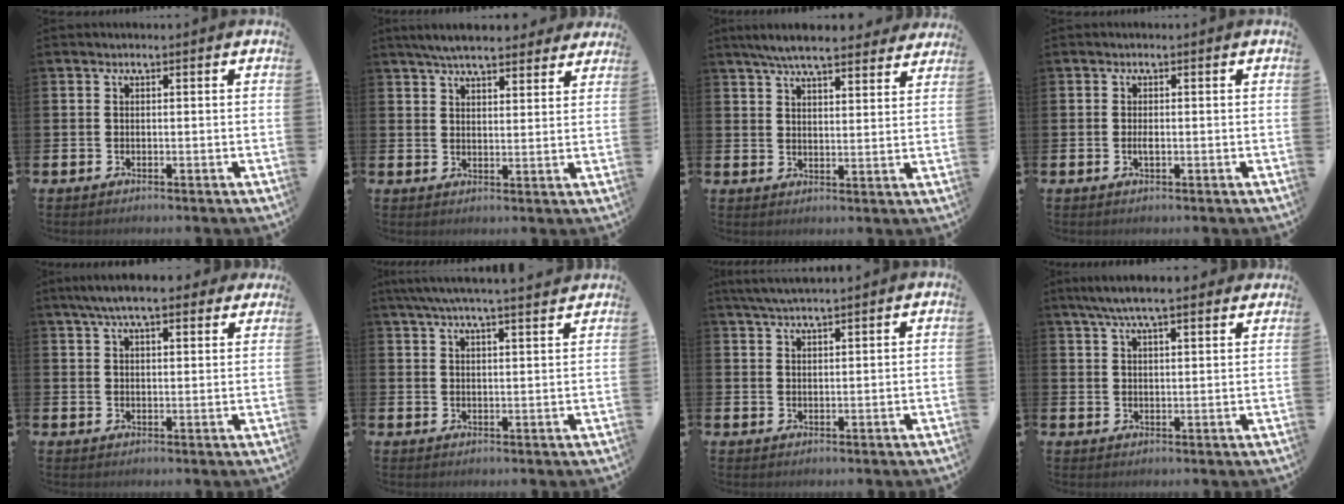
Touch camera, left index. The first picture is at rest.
{"total": 5.9, "force": [5.4, 1.1, 1.8], "torque": [-0.049, -0.018, 0.099]}
{"total": 6.8, "force": [6.3, 1.0, 2.3], "torque": [-0.053, -0.027, 0.113]}
{"total": 1.1, "force": [-0.3, 0.4, 1.1], "torque": [-0.020, 0.000, -0.006]}
{"total": 6.3, "force": [5.3, 1.5, 3.0], "torque": [-0.071, -0.008, 0.096]}
{"total": 5.8, "force": [5.4, -0.2, 2.2], "torque": [-0.057, -0.020, 0.097]}
{"total": 3.6, "force": [3.3, 0.2, 1.3], "torque": [-0.040, -0.002, 0.062]}
{"total": 6.3, "force": [5.6, 0.9, 2.9], "torque": [-0.068, -0.011, 0.101]}